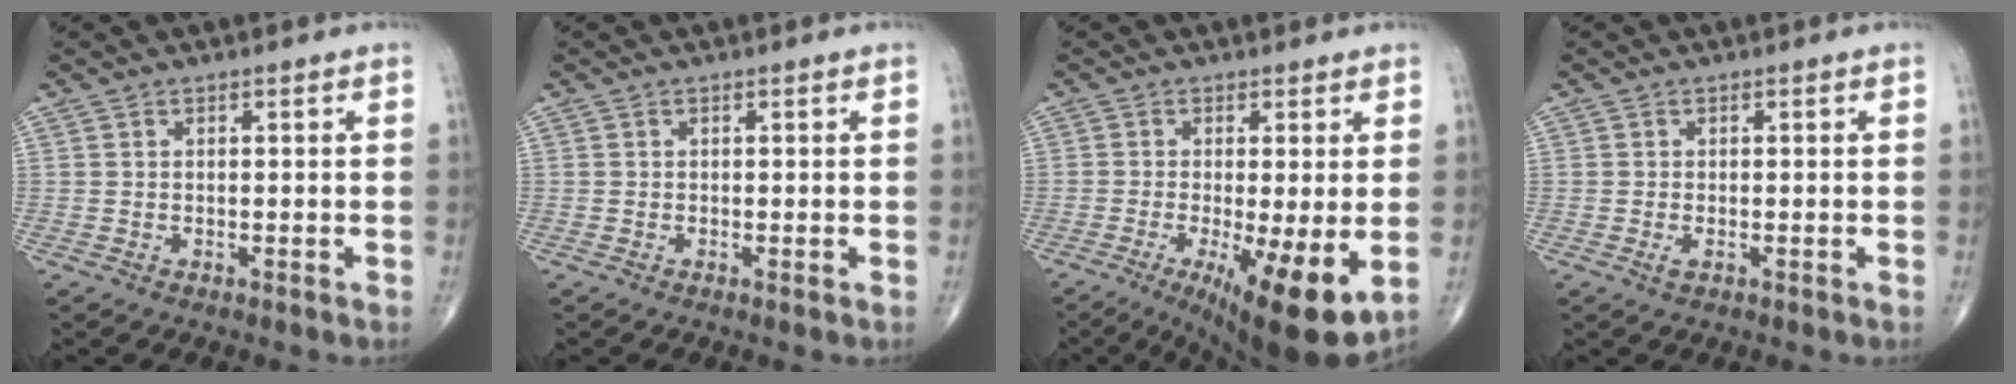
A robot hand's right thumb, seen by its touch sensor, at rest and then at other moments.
{"total": 0.0}
{"total": 13.2, "force": [-3.4, 3.2, 12.3], "torque": [-0.181, -0.027, -0.045]}
{"total": 1.1, "force": [-0.4, 0.5, 0.9], "torque": [-0.022, -0.003, -0.008]}